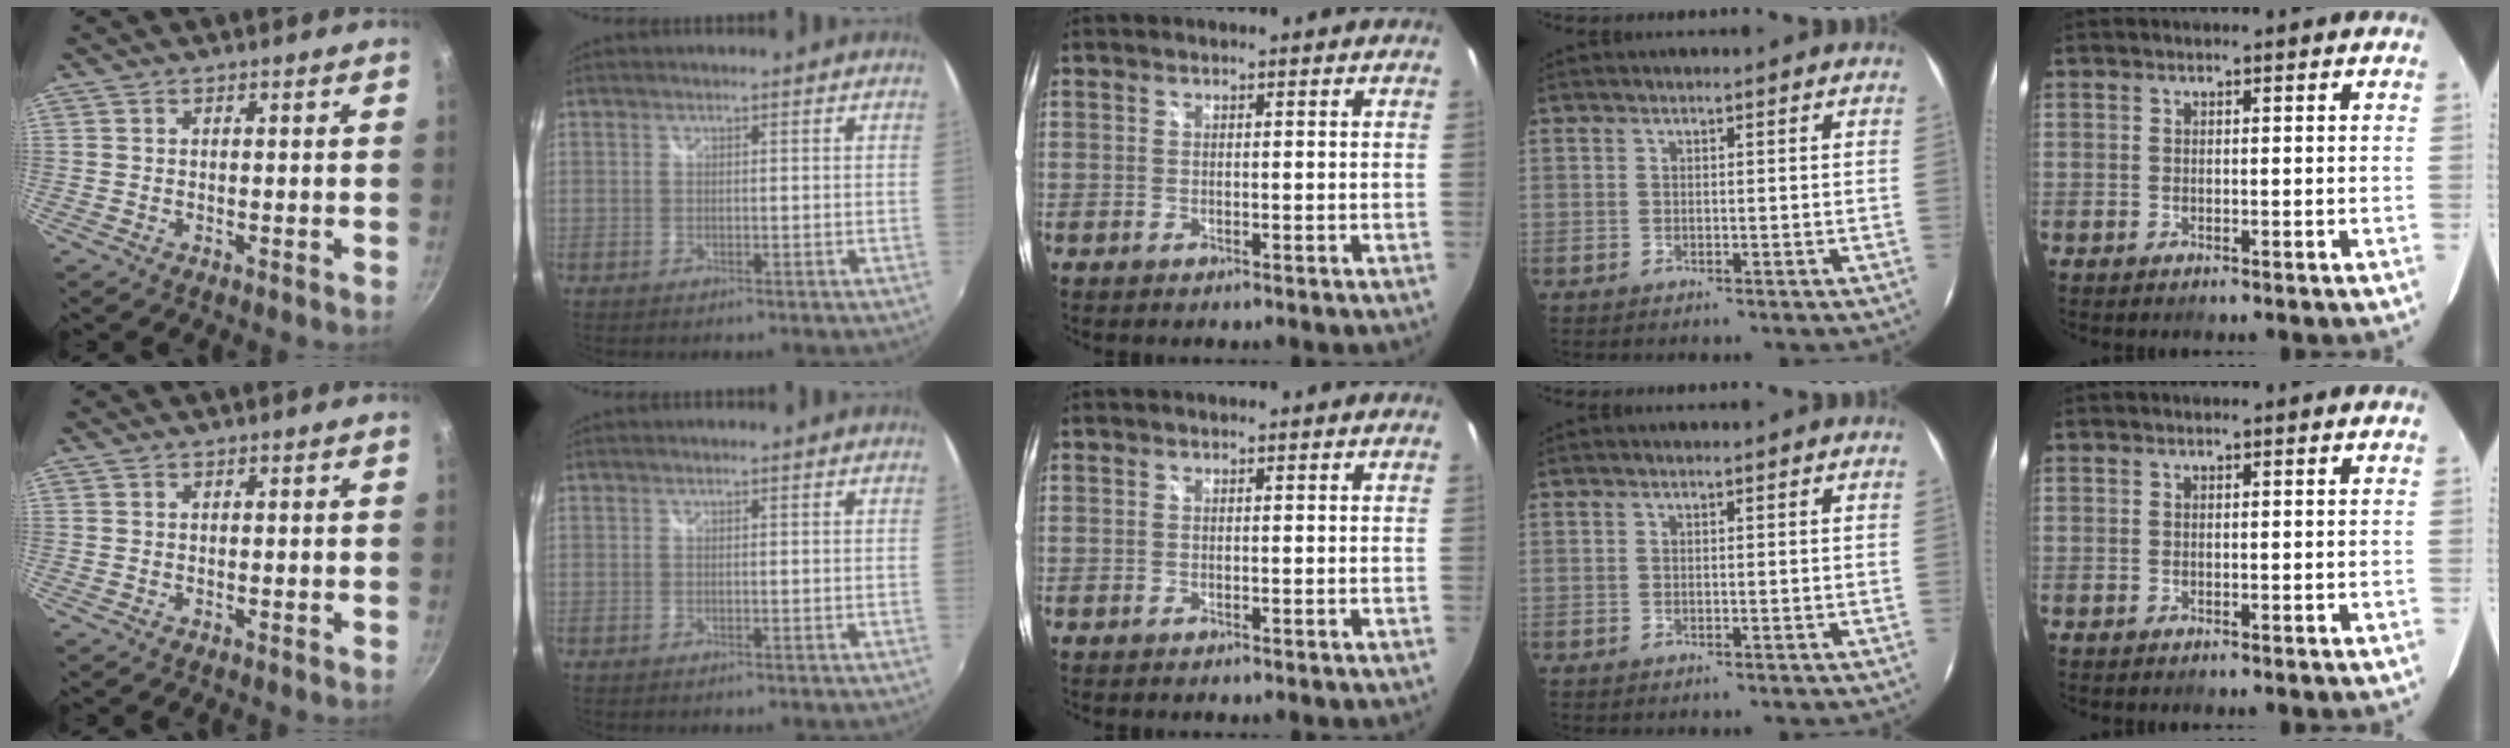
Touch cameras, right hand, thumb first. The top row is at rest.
{}